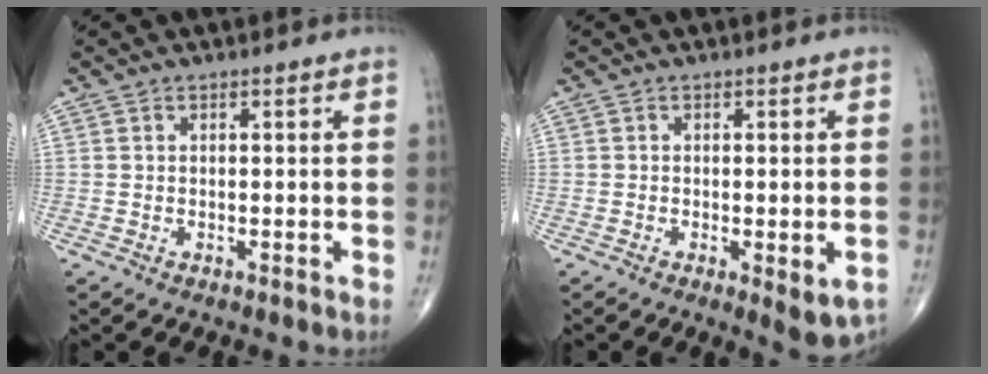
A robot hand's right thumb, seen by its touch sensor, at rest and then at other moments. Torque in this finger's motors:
{"motor_torque": [-0.38, 0.48, -0.30, -0.21, 0.00]}